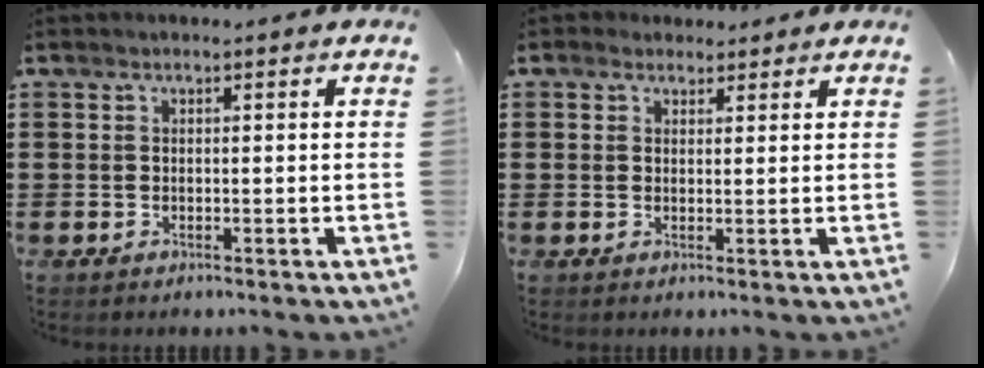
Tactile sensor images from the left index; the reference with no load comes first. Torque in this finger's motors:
{"motor_torque": [1.08, -1.06, -0.11, -0.06]}